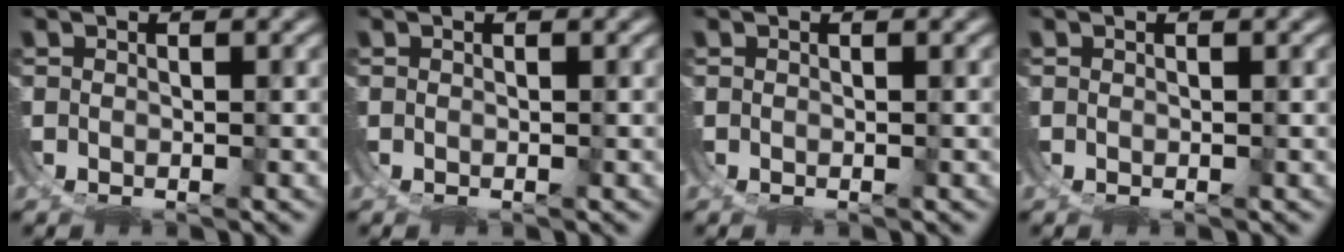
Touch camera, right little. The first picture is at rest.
{"total": 0.0}
{"total": 0.0}
{"total": 0.0}